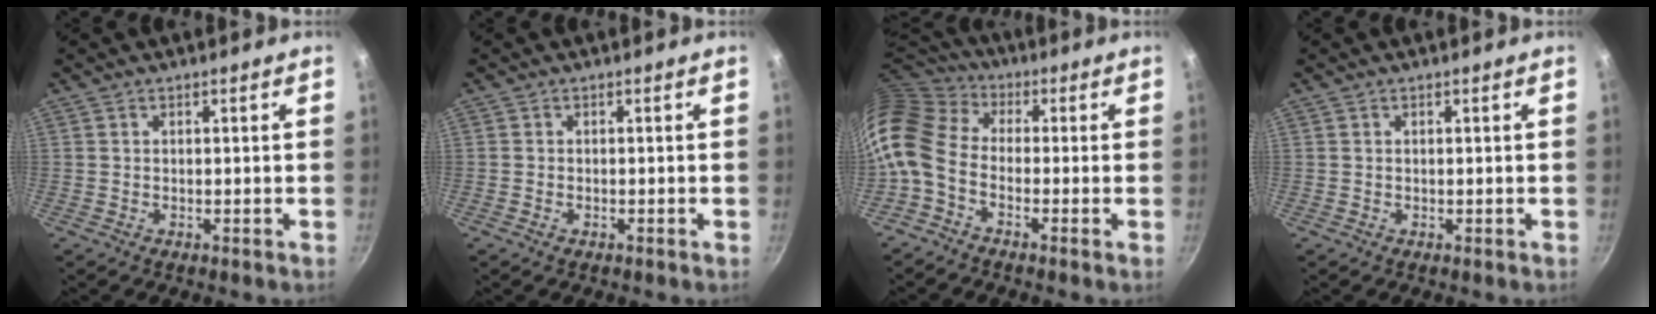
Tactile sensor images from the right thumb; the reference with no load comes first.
{"total": 0.7, "force": [-0.4, 0.4, 0.3], "torque": [-0.006, 0.000, -0.008]}
{"total": 13.1, "force": [-3.0, 9.1, 8.9], "torque": [-0.178, 0.038, -0.086]}
{"total": 0.0}